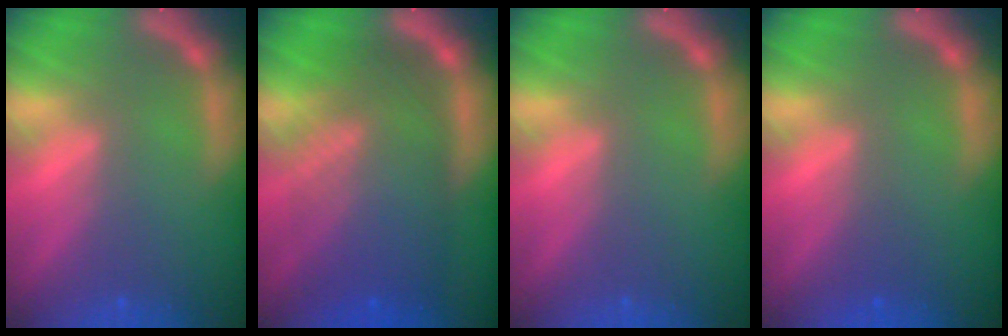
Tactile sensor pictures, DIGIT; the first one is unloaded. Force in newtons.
{"total": 10.0}
{"total": 0.0}
{"total": 1.0}